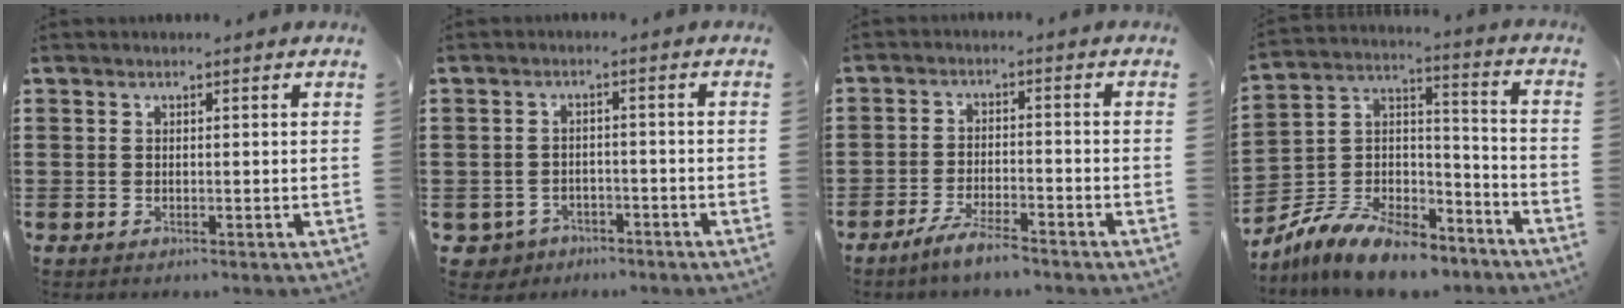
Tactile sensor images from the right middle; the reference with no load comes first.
{"total": 3.1, "force": [-2.8, 1.4, 0.0], "torque": [-0.016, -0.001, -0.063]}
{"total": 4.6, "force": [-4.1, 0.5, 2.1], "torque": [-0.048, -0.002, -0.081]}
{"total": 10.6, "force": [-9.2, 3.1, 4.4], "torque": [-0.100, 0.021, -0.186]}